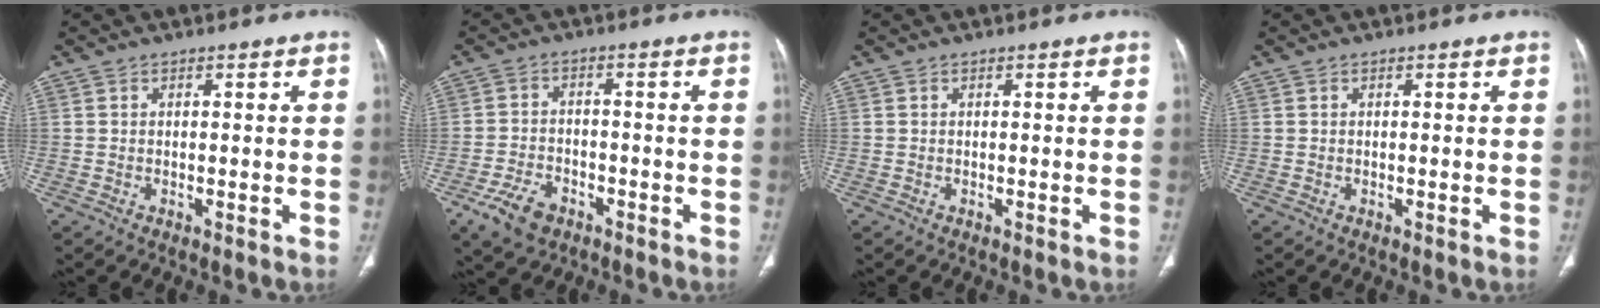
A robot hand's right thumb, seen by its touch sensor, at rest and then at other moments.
{"total": 7.1, "force": [-4.0, 4.5, 3.8], "torque": [-0.072, 0.017, -0.068]}
{"total": 0.0}
{"total": 0.0}